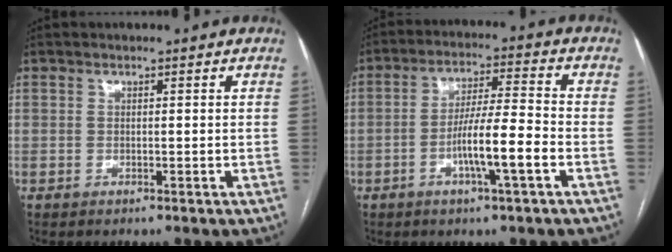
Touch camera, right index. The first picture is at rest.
{"total": 9.0, "force": [-3.2, 0.2, 8.4], "torque": [-0.153, 0.005, -0.058]}